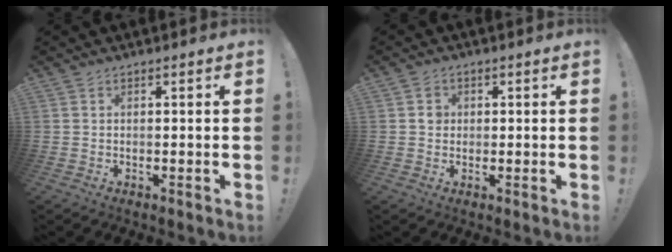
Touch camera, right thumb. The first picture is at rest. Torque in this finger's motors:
{"motor_torque": [0.63, 0.45, 0.19, 0.00, 0.00]}